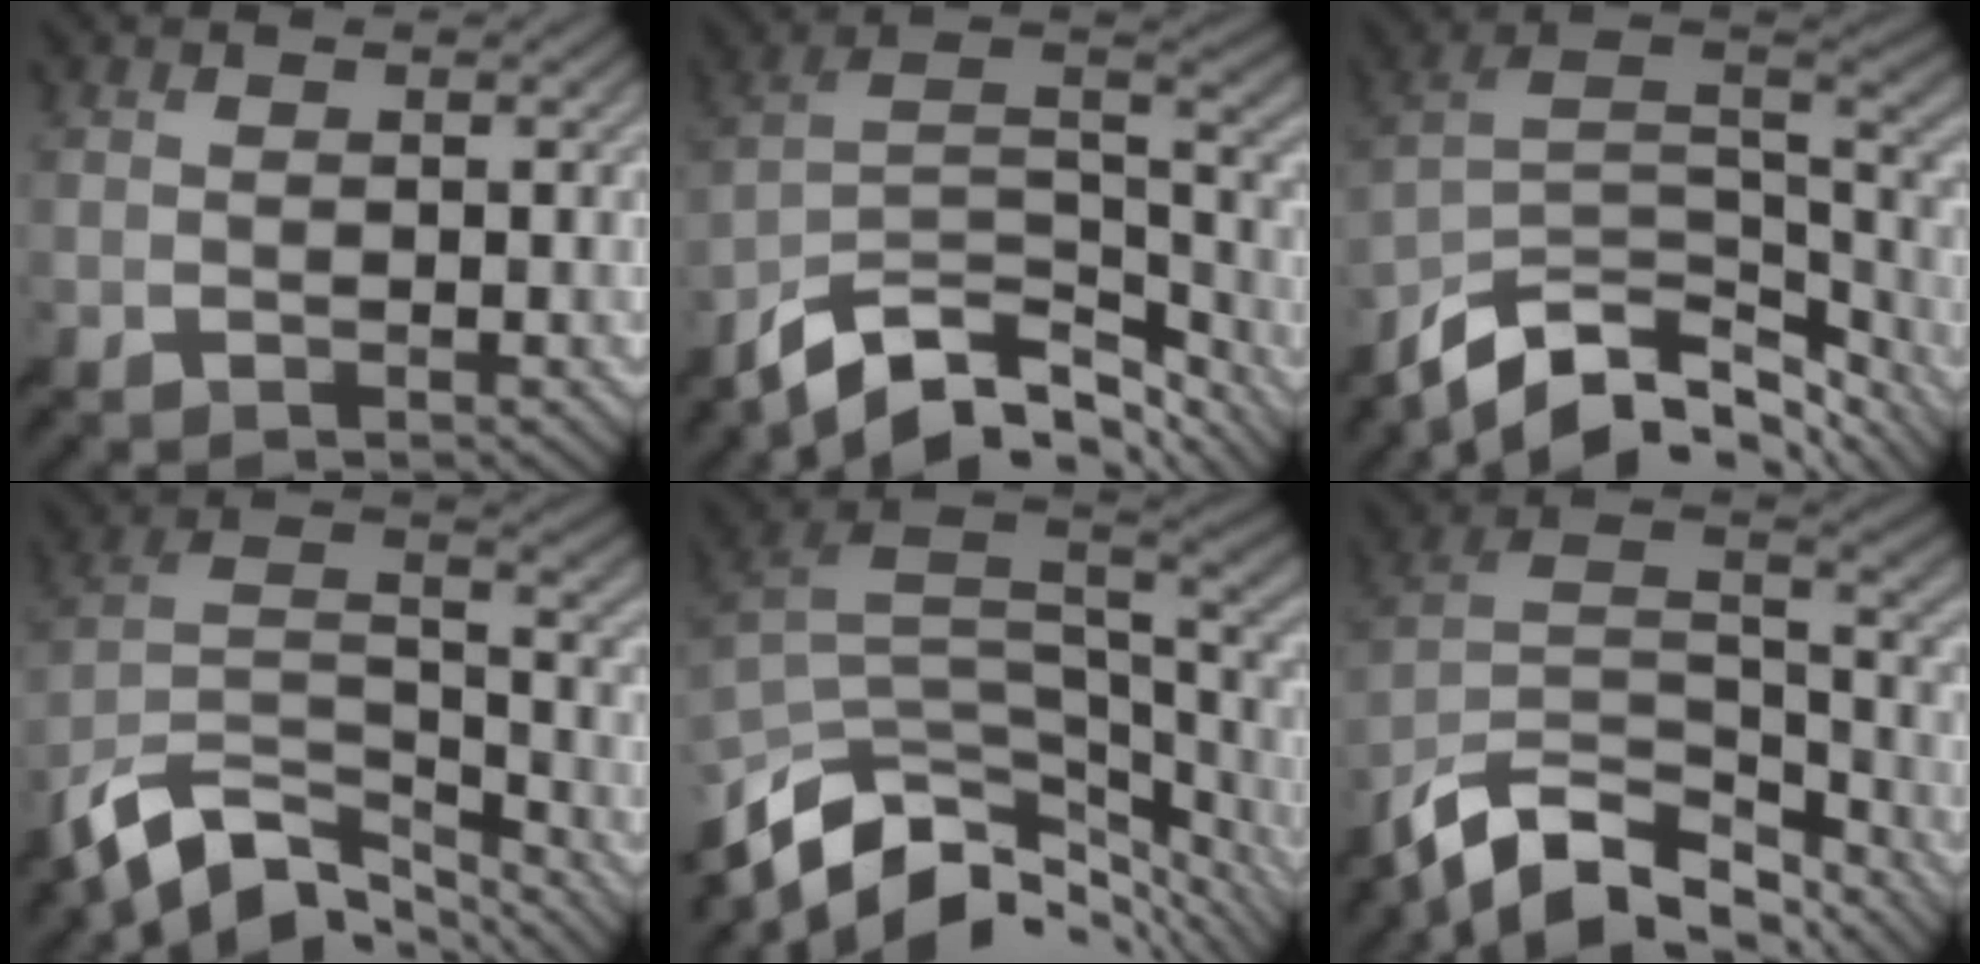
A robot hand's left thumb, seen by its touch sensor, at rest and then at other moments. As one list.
[{"total": 13.7, "force": [-9.6, 6.1, 7.6], "torque": [-0.182, -0.008, -0.159]}, {"total": 14.1, "force": [-9.3, 6.6, 8.2], "torque": [-0.206, -0.013, -0.150]}, {"total": 13.4, "force": [-9.6, 6.1, 7.1], "torque": [-0.183, -0.004, -0.176]}, {"total": 13.1, "force": [-5.7, 6.4, 9.9], "torque": [-0.236, -0.029, -0.084]}, {"total": 14.6, "force": [-10.8, 6.2, 7.6], "torque": [-0.195, -0.005, -0.187]}]